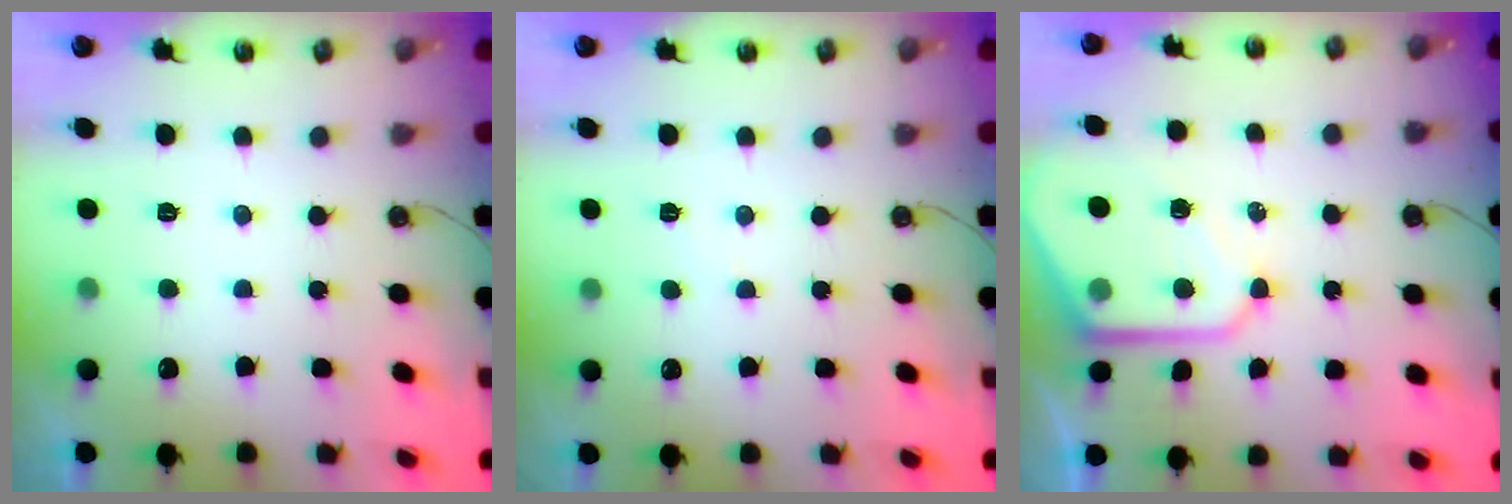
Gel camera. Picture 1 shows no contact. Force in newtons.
{"total": 2.4, "press": 2.4, "slide": 0.4}
{"total": 12.0, "press": 12.0, "slide": 1.1}